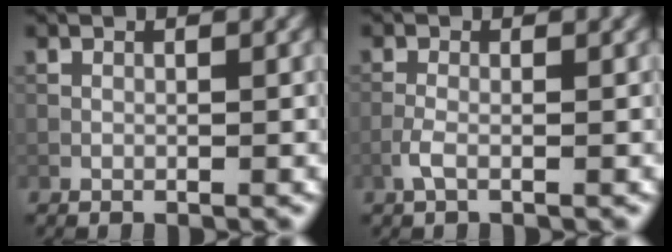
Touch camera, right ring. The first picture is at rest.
{"total": 1.5, "force": [-0.7, 0.4, 1.3], "torque": [-0.030, 0.002, -0.018]}